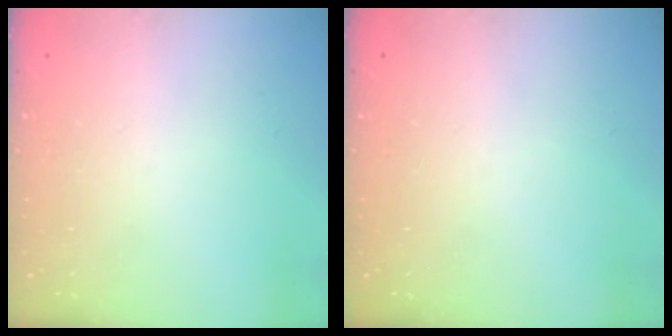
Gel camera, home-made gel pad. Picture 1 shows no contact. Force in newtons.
{"total": 0.0}